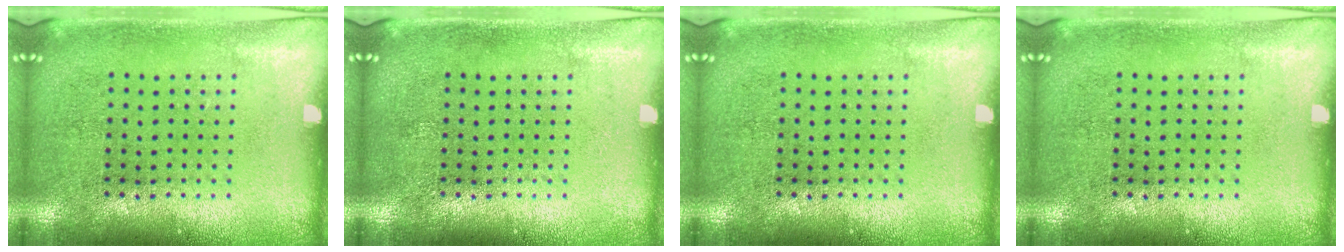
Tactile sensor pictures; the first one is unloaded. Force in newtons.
{"total": 0.0}
{"total": 0.0}
{"total": 0.0}